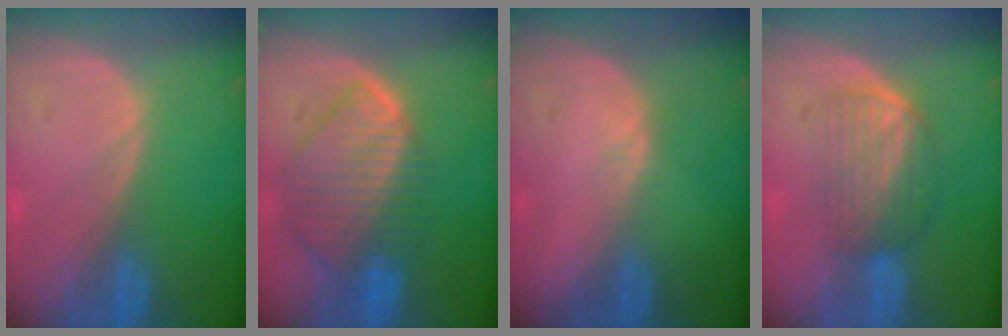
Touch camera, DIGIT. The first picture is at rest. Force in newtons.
{"total": 10.0, "press": 8.7, "slide": 4.9}
{"total": 1.0, "press": 0.7, "slide": 0.6}
{"total": 5.8, "press": 5.5, "slide": 2.0}